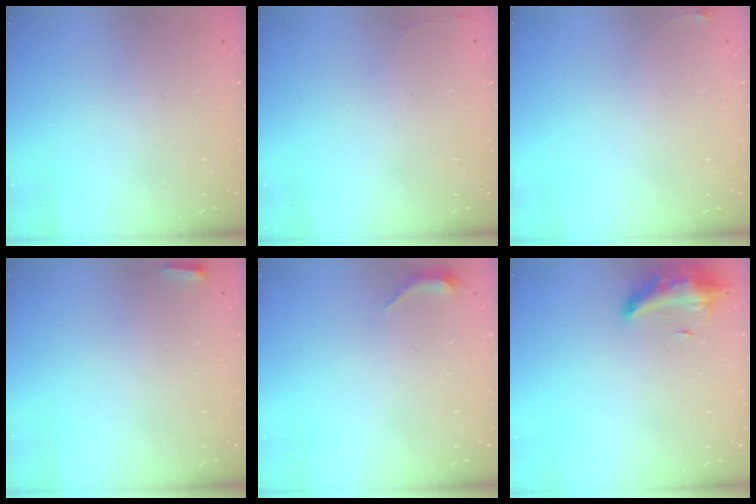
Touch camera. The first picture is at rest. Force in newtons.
{"total": 2.5, "press": 2.4, "slide": 0.9}
{"total": 3.6, "press": 3.5, "slide": 0.6}
{"total": 2.7, "press": 2.6, "slide": 0.9}
{"total": 3.5, "press": 3.4, "slide": 0.7}
{"total": 8.5, "press": 8.4, "slide": 1.4}